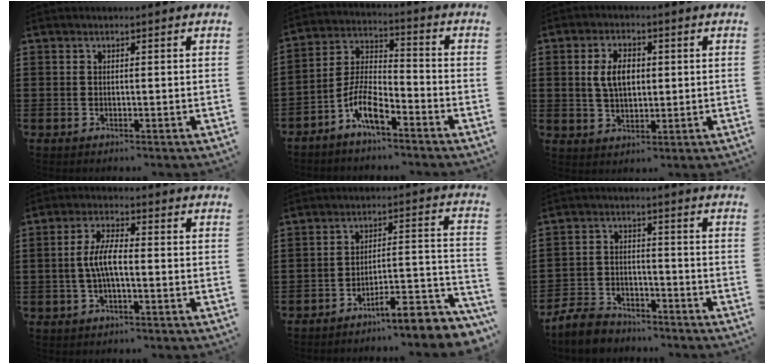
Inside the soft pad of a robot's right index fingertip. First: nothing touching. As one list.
[{"total": 7.4, "force": [-4.9, 2.3, 5.1], "torque": [-0.120, -0.002, -0.097]}, {"total": 5.5, "force": [0.8, 3.2, 4.4], "torque": [-0.091, 0.008, 0.007]}, {"total": 5.5, "force": [-0.7, 1.8, 5.2], "torque": [-0.112, 0.000, -0.020]}, {"total": 7.2, "force": [-5.8, 1.3, 4.0], "torque": [-0.058, -0.006, -0.109]}, {"total": 5.4, "force": [-5.1, 1.5, 1.0], "torque": [-0.037, 0.006, -0.103]}]